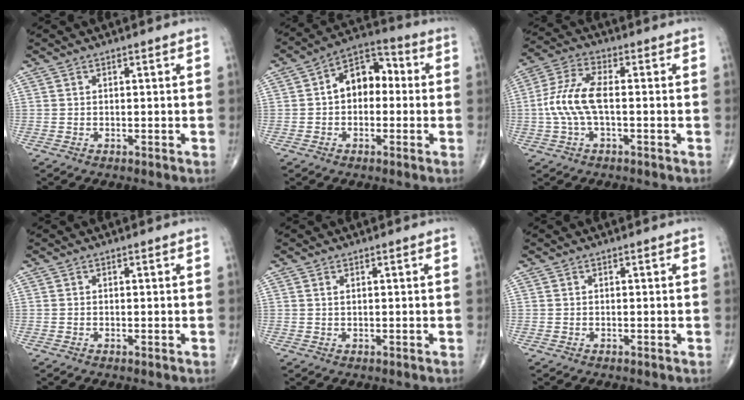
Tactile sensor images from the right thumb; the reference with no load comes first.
{"total": 9.8, "force": [0.3, 6.6, 7.3], "torque": [-0.085, 0.037, -0.010]}
{"total": 9.2, "force": [-0.8, 3.7, 8.4], "torque": [-0.198, 0.024, -0.018]}
{"total": 0.0}
{"total": 0.5, "force": [0.3, 0.1, 0.4], "torque": [-0.010, 0.002, 0.006]}
{"total": 0.0}